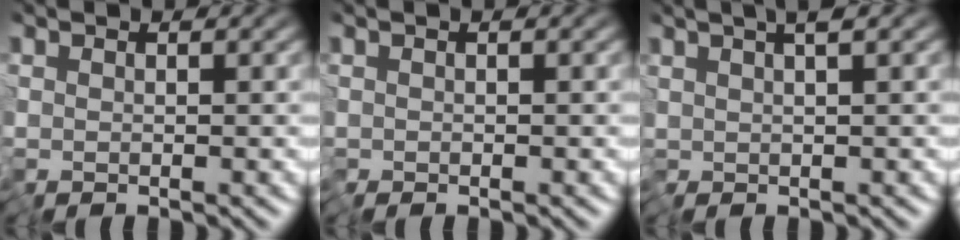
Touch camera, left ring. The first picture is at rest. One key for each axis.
{"total": 0.0}
{"total": 2.7, "fx": 1.3, "fy": 0.5, "fz": 2.3, "tx": -0.041, "ty": 0.009, "tz": 0.022}